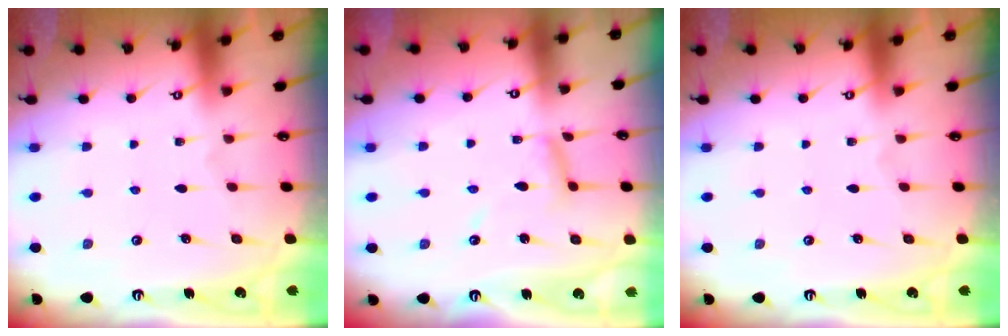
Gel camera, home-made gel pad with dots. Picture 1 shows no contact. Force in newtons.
{"total": 7.7, "press": 7.6, "slide": 0.5}
{"total": 0.0}